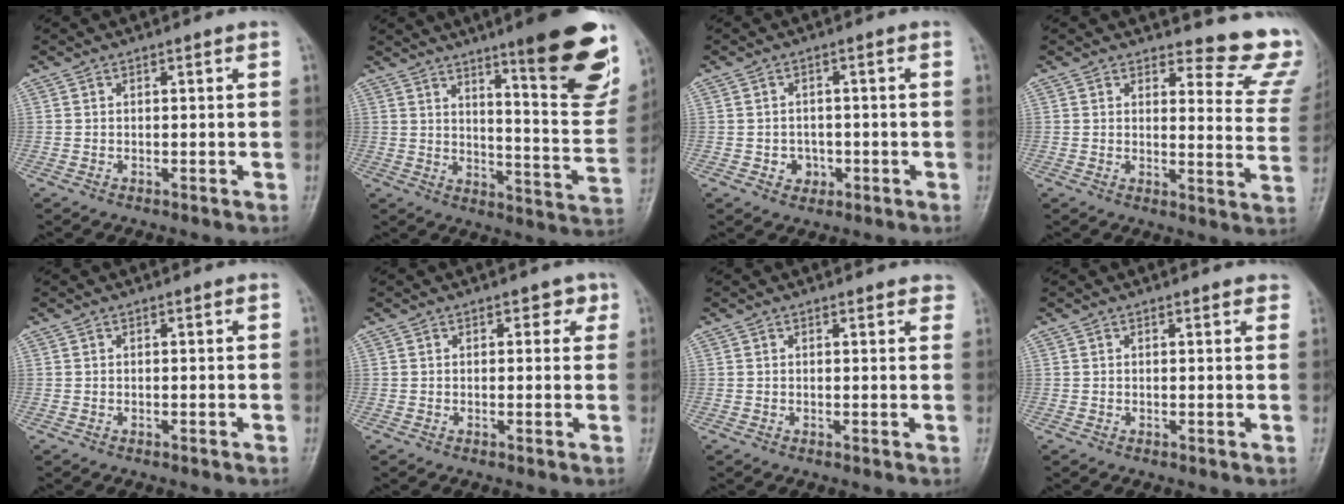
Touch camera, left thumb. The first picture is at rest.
{"total": 20.5, "force": [12.1, 3.5, 16.2], "torque": [-0.173, -0.072, 0.174]}
{"total": 3.1, "force": [-1.1, 2.7, 1.0], "torque": [0.005, 0.008, -0.014]}
{"total": 12.6, "force": [11.7, 3.5, 2.9], "torque": [0.008, -0.126, 0.106]}
{"total": 0.0}
{"total": 2.0, "force": [1.0, 1.3, 1.1], "torque": [0.006, 0.000, 0.007]}
{"total": 2.5, "force": [2.1, 0.9, 0.9], "torque": [0.007, -0.004, 0.014]}
{"total": 1.7, "force": [1.4, 0.6, 0.7], "torque": [0.001, -0.001, 0.011]}